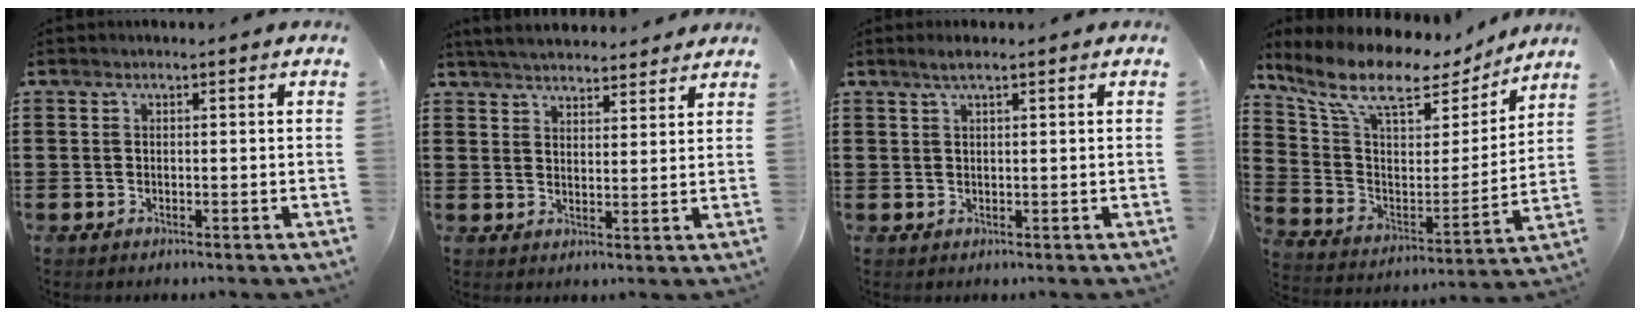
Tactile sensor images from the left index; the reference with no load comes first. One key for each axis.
{"total": 4.4, "fx": 4.3, "fy": 0.6, "fz": 0.9, "tx": -0.030, "ty": -0.013, "tz": 0.079}
{"total": 2.0, "fx": 1.2, "fy": 0.2, "fz": 1.6, "tx": -0.030, "ty": 0.002, "tz": 0.021}
{"total": 10.6, "fx": 7.6, "fy": 3.8, "fz": 6.4, "tx": -0.150, "ty": -0.043, "tz": 0.127}